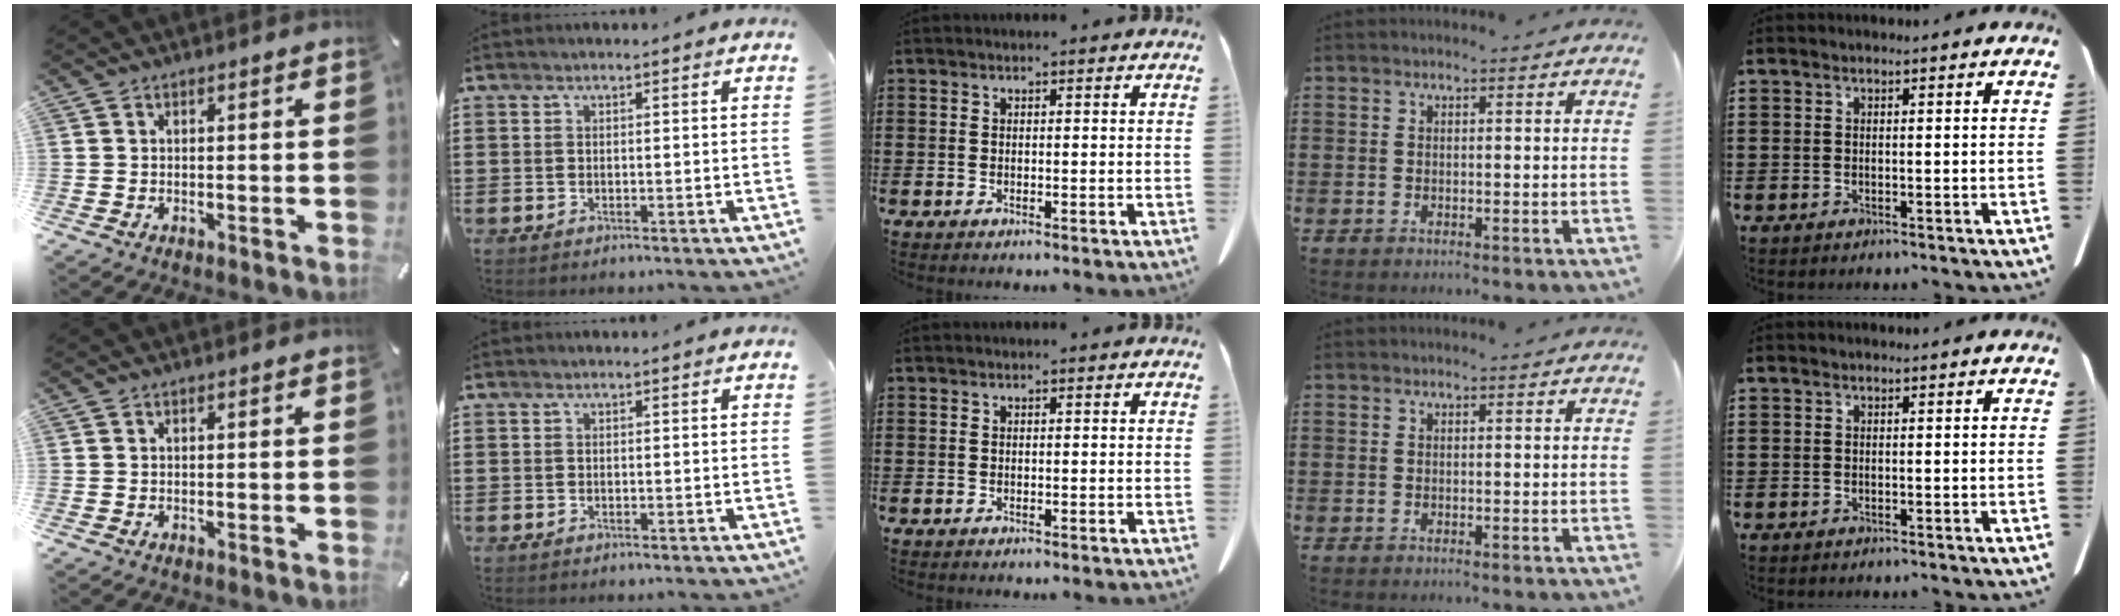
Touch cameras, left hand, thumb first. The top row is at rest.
{}